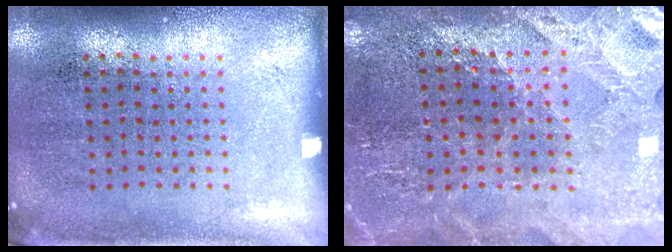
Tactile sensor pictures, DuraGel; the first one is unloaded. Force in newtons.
{"total": 2.7, "press": 2.7, "slide": 0.3}